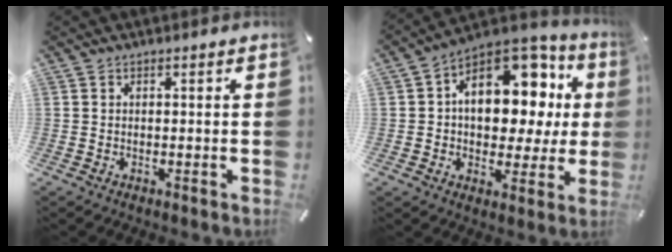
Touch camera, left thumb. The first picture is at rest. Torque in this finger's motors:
{"motor_torque": [1.19, 1.19, 1.00, 0.43, 0.42]}